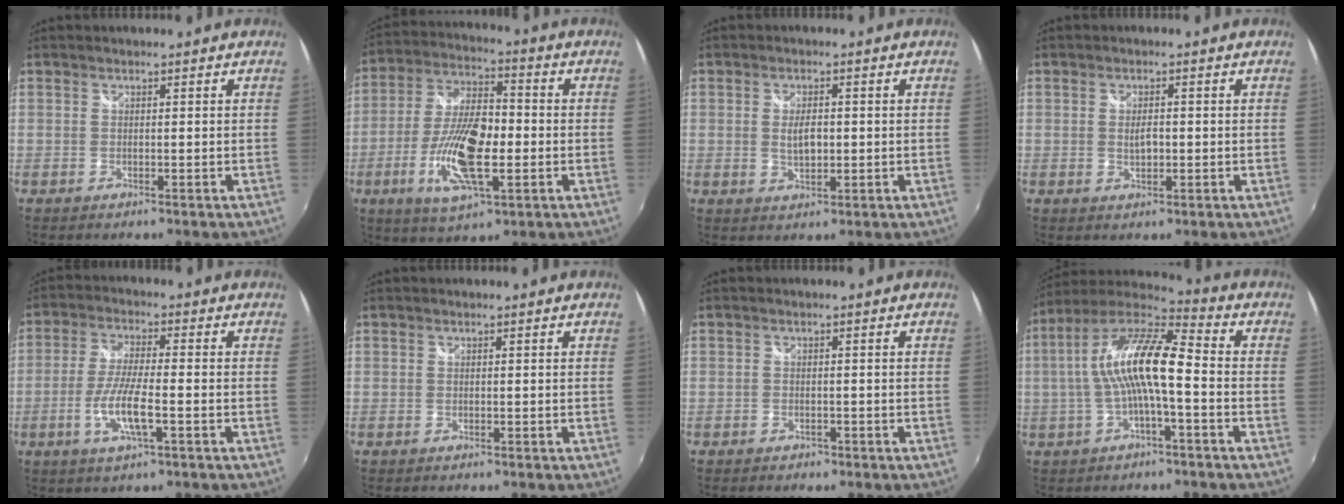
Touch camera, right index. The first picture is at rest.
{"total": 15.4, "force": [-4.0, 5.8, 13.7], "torque": [-0.281, -0.007, -0.073]}
{"total": 3.9, "force": [0.0, 2.0, 3.3], "torque": [-0.057, -0.002, 0.001]}
{"total": 2.5, "force": [-0.1, 1.4, 2.1], "torque": [-0.034, 0.000, -0.002]}
{"total": 8.0, "force": [-2.7, 1.4, 7.4], "torque": [-0.152, -0.008, -0.053]}
{"total": 0.0}
{"total": 1.6, "force": [-1.2, 1.1, 0.4], "torque": [-0.010, 0.000, -0.016]}
{"total": 13.4, "force": [-1.1, 3.0, 13.1], "torque": [-0.246, 0.017, -0.024]}